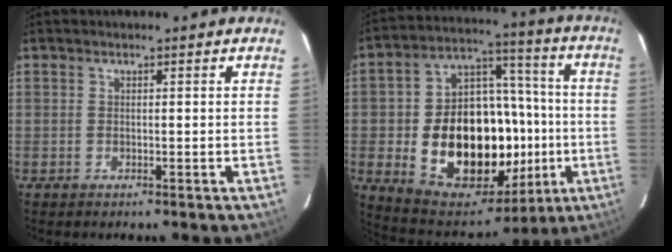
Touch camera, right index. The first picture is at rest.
{"total": 26.2, "force": [-4.8, 17.4, 19.0], "torque": [-0.352, 0.036, -0.046]}